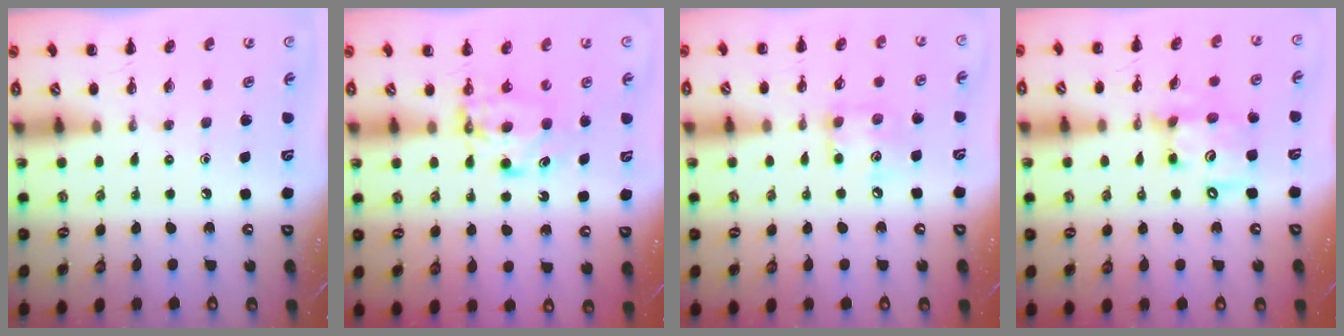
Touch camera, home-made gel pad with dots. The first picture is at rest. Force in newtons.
{"total": 6.1, "press": 6.0, "slide": 0.7}
{"total": 7.3, "press": 7.3, "slide": 0.7}
{"total": 12.6, "press": 12.3, "slide": 2.6}